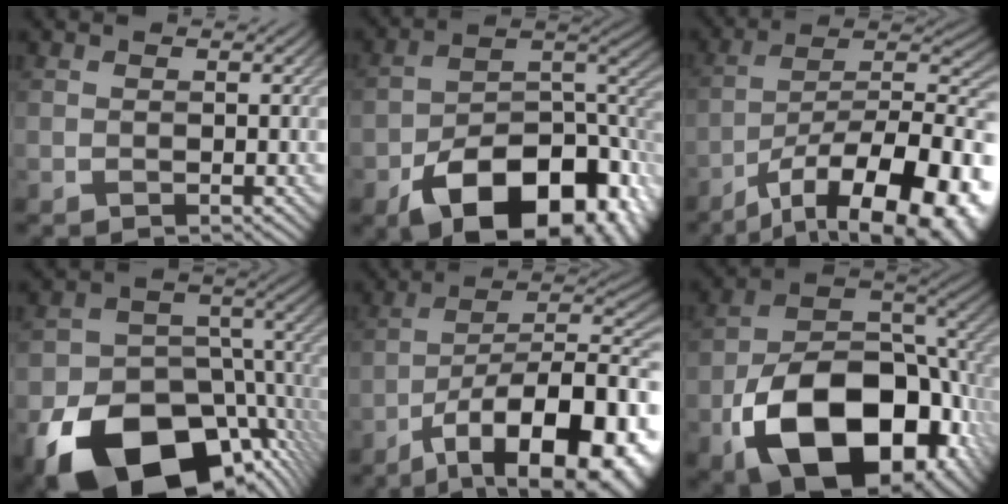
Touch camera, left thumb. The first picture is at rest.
{"total": 17.5, "force": [-9.8, 8.9, 11.4], "torque": [-0.167, -0.030, -0.156]}
{"total": 18.3, "force": [-10.3, 7.0, 13.5], "torque": [-0.199, -0.018, -0.158]}
{"total": 18.6, "force": [-9.7, 12.1, 10.3], "torque": [-0.177, -0.059, -0.146]}
{"total": 19.3, "force": [-9.8, 7.9, 14.6], "torque": [-0.201, -0.011, -0.145]}
{"total": 18.7, "force": [-7.5, 11.4, 12.8], "torque": [-0.217, -0.046, -0.123]}